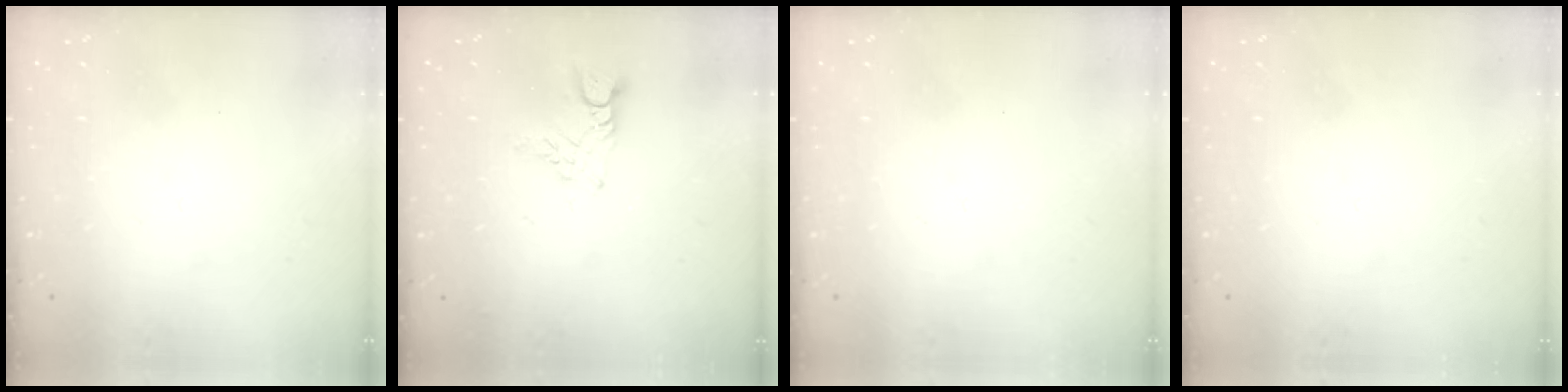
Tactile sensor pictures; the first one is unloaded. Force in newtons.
{"total": 5.0, "press": 5.0, "slide": 0.3}
{"total": 0.0}
{"total": 0.0}